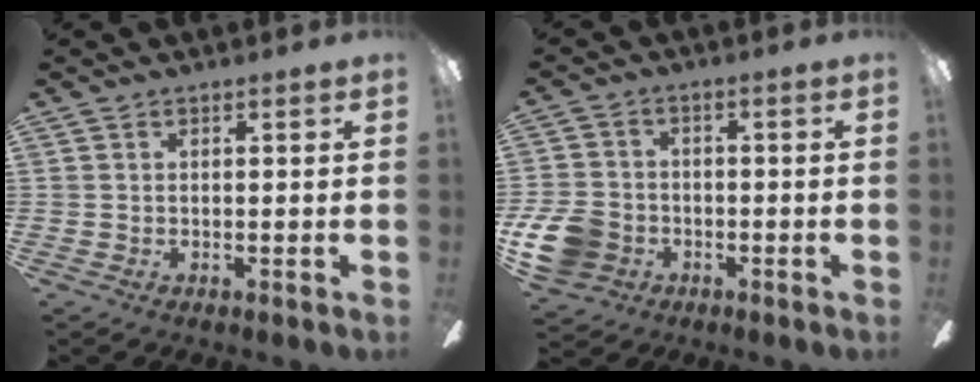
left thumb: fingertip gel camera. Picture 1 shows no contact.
{"total": 10.0, "force": [-3.6, 8.0, 4.8], "torque": [-0.110, 0.028, -0.064]}